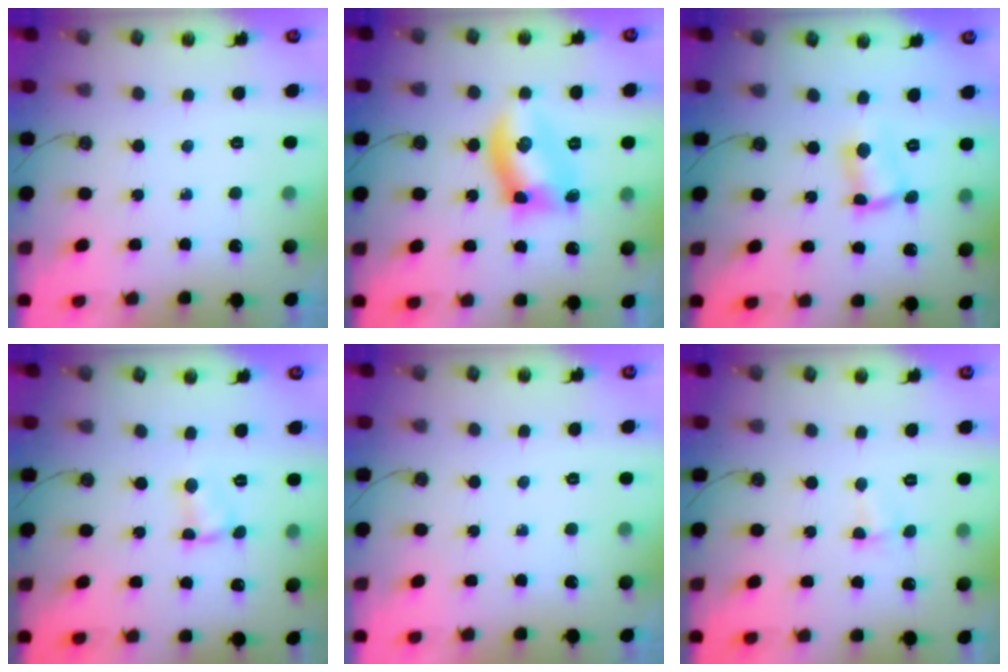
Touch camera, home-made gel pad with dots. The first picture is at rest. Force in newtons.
{"total": 10.9, "press": 10.9, "slide": 0.3}
{"total": 2.9, "press": 2.9, "slide": 0.4}
{"total": 1.7, "press": 1.6, "slide": 0.2}
{"total": 0.0}
{"total": 1.6, "press": 1.4, "slide": 0.6}